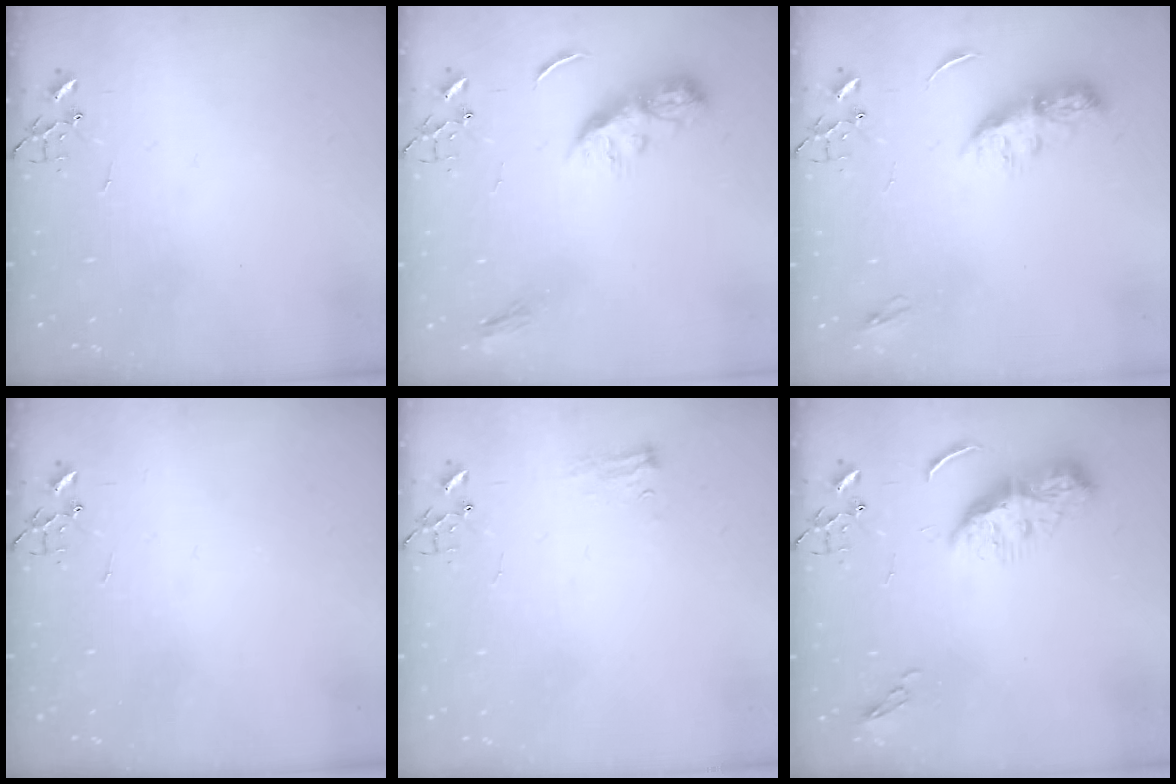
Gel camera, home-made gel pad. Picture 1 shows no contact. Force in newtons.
{"total": 9.0, "press": 9.0, "slide": 0.2}
{"total": 8.3, "press": 8.3, "slide": 0.4}
{"total": 0.0}
{"total": 7.3, "press": 7.2, "slide": 0.9}
{"total": 8.5, "press": 8.5, "slide": 0.3}